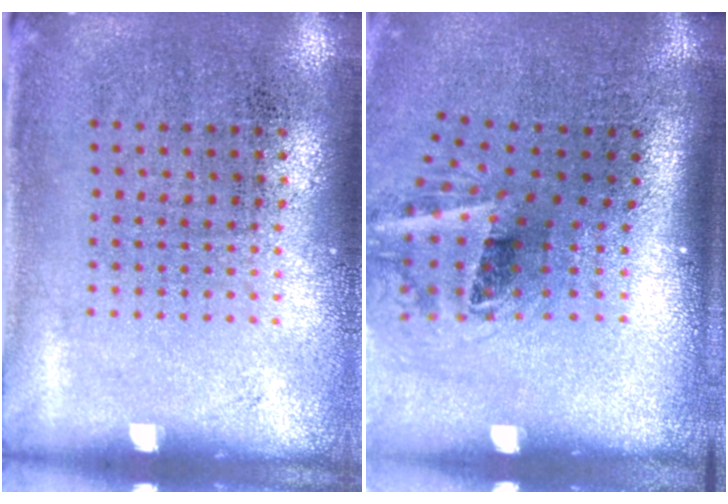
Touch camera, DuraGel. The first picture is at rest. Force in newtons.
{"total": 2.1, "press": 1.3, "slide": 1.6}